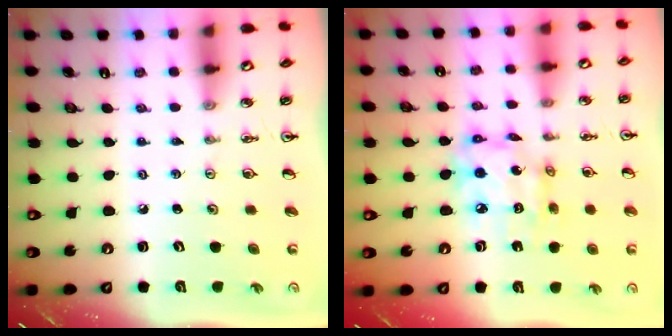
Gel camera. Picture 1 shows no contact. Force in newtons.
{"total": 11.9, "press": 11.9, "slide": 1.3}